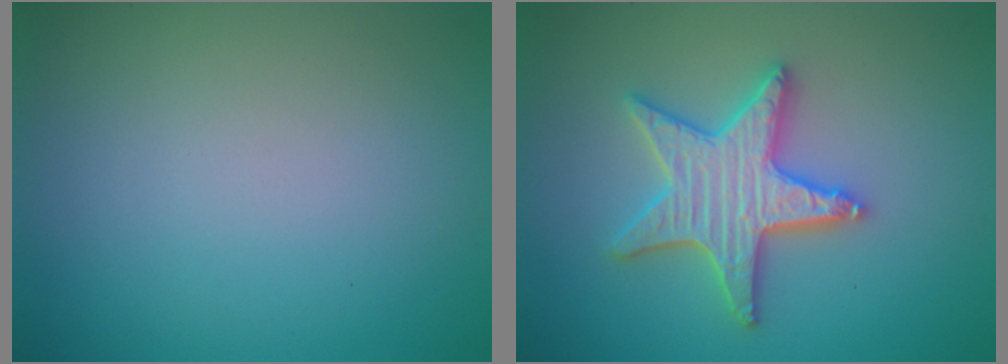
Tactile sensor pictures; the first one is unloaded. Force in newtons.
{"total": 5.2, "press": 5.1, "slide": 0.9}